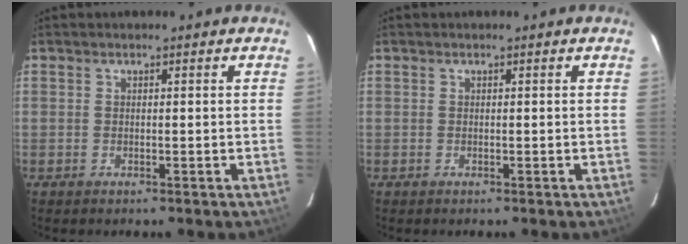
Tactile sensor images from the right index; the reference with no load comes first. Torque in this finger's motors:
{"motor_torque": [0.00, 0.00, 0.03, 0.00]}